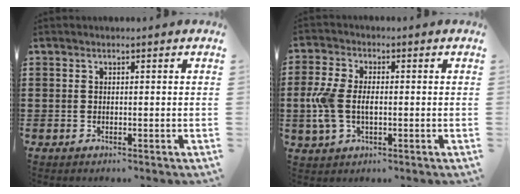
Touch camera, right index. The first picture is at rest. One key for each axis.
{"total": 5.9, "fx": -0.5, "fy": 3.5, "fz": 4.8, "tx": -0.131, "ty": -0.005, "tz": -0.021}